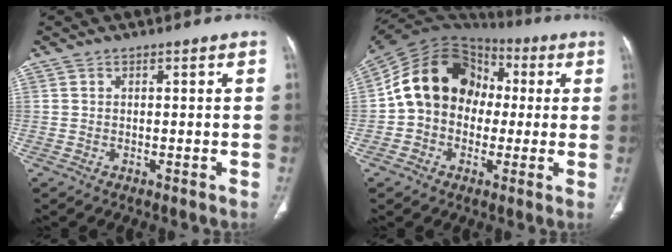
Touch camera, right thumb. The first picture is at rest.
{"total": 17.0, "force": [0.7, 13.7, 10.0], "torque": [-0.147, 0.042, 0.005]}